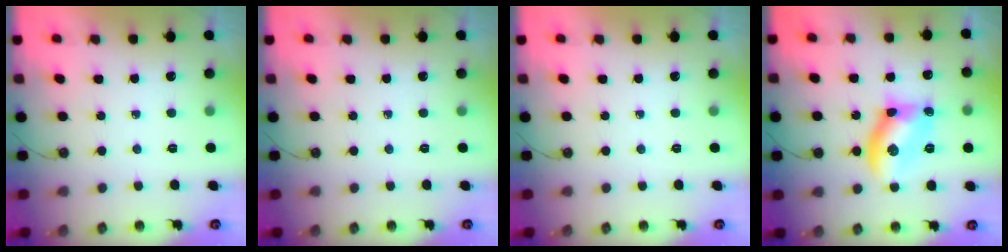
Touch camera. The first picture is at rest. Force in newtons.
{"total": 0.0}
{"total": 0.0}
{"total": 11.7, "press": 11.7, "slide": 0.5}